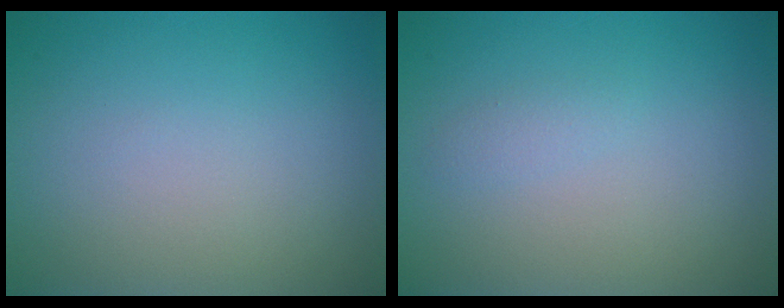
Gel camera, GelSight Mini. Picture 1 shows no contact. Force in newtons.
{"total": 0.8, "press": 0.7, "slide": 0.1}